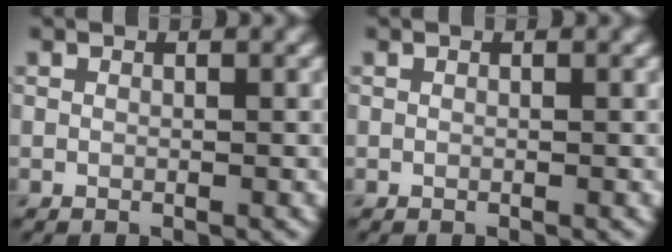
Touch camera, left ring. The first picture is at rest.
{"total": 0.0}